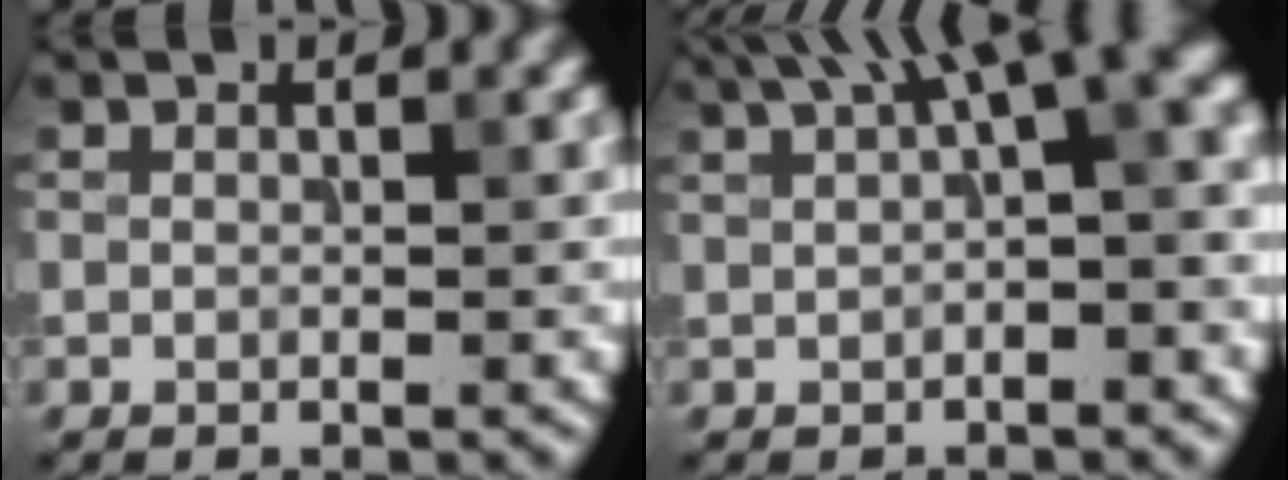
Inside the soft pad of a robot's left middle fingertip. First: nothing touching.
{"total": 9.1, "force": [3.9, 3.0, 7.6], "torque": [-0.097, 0.029, 0.063]}